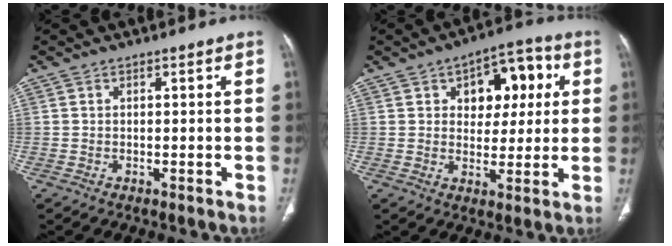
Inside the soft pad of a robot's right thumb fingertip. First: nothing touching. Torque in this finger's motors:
{"motor_torque": [0.07, 0.27, 0.74, 0.33, 0.09]}